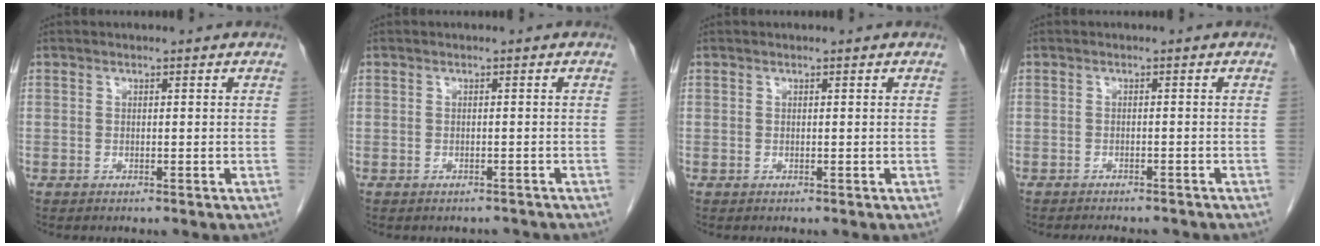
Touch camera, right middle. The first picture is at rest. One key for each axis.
{"total": 1.7, "fx": -1.5, "fy": 0.7, "fz": -0.2, "tx": 0.002, "ty": 0.001, "tz": -0.022}
{"total": 0.0}
{"total": 5.9, "fx": -5.4, "fy": 1.6, "fz": 1.8, "tx": -0.021, "ty": -0.002, "tz": -0.065}